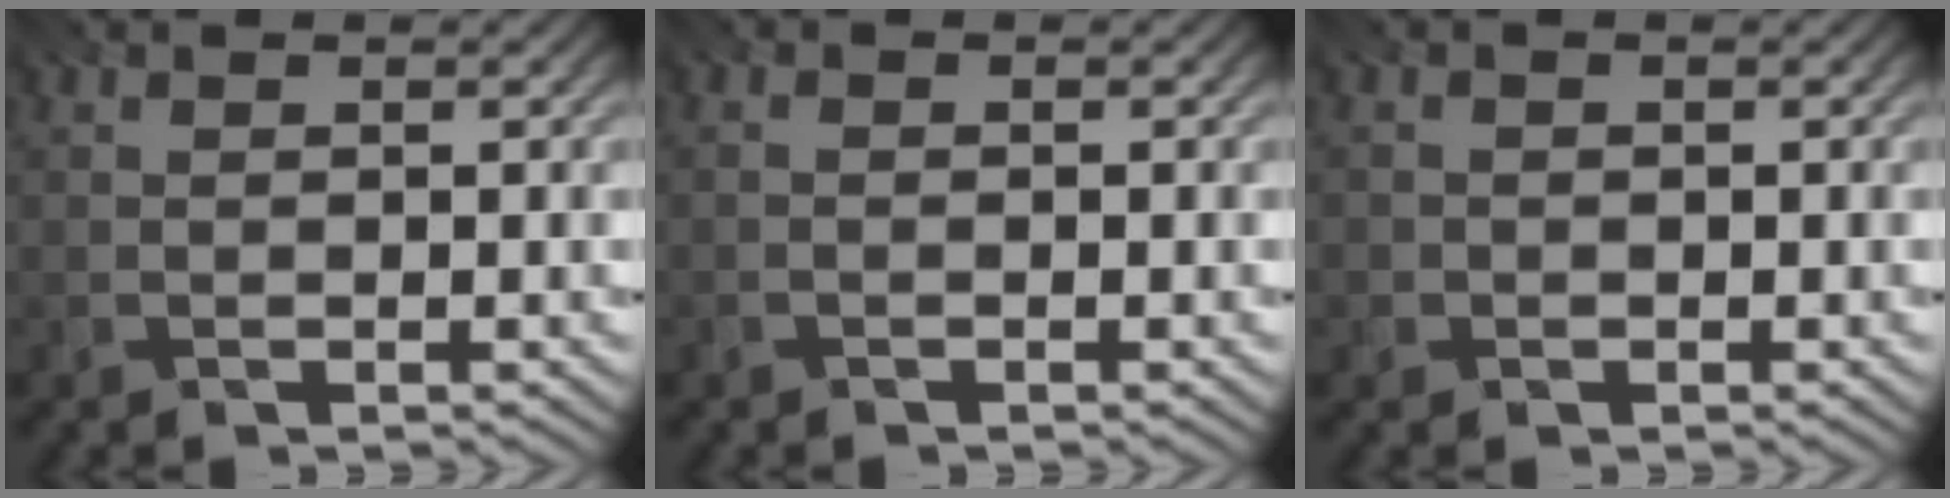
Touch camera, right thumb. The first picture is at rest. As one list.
[{"total": 0.9, "force": [-0.8, 0.3, 0.3], "torque": [-0.004, -0.002, -0.019]}, {"total": 1.1, "force": [-0.7, 0.8, -0.4], "torque": [0.010, -0.005, -0.021]}]